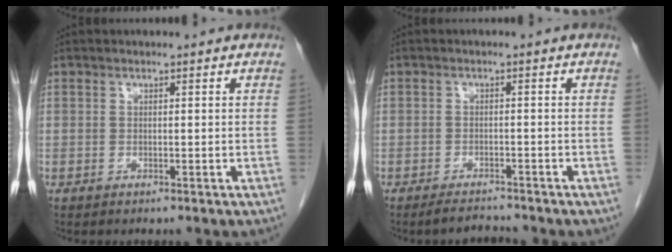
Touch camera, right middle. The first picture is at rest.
{"total": 2.3, "force": [-2.3, 0.3, 0.4], "torque": [-0.010, -0.009, -0.036]}